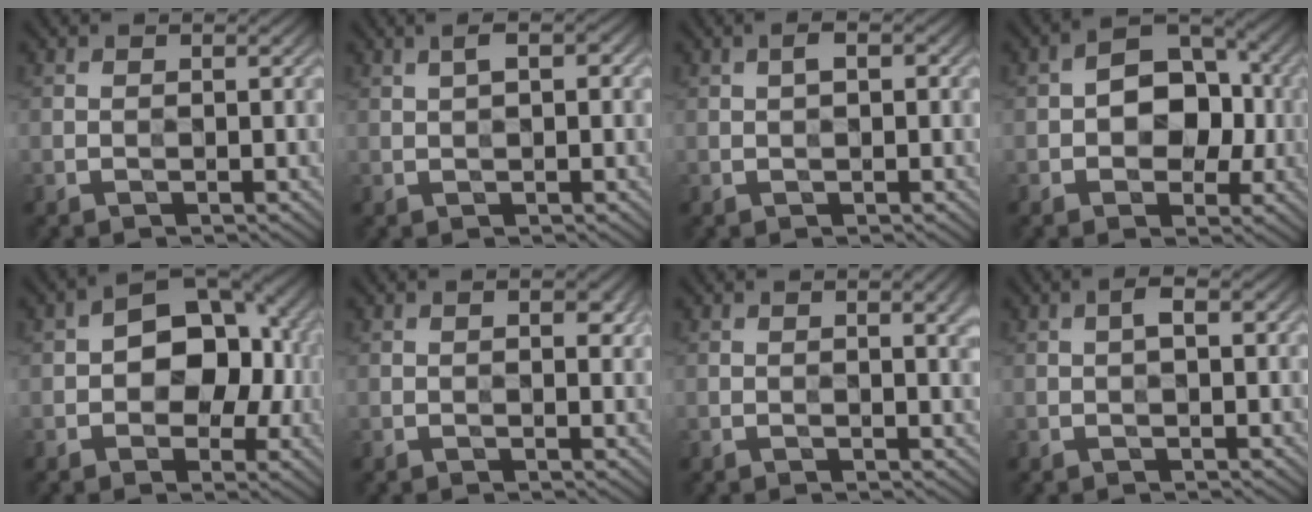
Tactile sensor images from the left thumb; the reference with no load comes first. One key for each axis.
{"total": 2.0, "fx": 0.7, "fy": 0.8, "fz": 1.7, "tx": -0.029, "ty": 0.004, "tz": 0.015}
{"total": 1.3, "fx": 0.4, "fy": 0.6, "fz": 1.0, "tx": -0.018, "ty": 0.004, "tz": 0.003}
{"total": 7.3, "fx": -0.4, "fy": 5.3, "fz": 5.1, "tx": -0.062, "ty": 0.008, "tz": -0.019}
{"total": 9.4, "fx": -0.1, "fy": 6.4, "fz": 6.9, "tx": -0.084, "ty": 0.007, "tz": -0.014}
{"total": 1.2, "fx": 0.4, "fy": 0.6, "fz": 0.9, "tx": -0.007, "ty": -0.004, "tz": 0.006}
{"total": 2.4, "fx": 0.8, "fy": 0.5, "fz": 2.2, "tx": -0.029, "ty": -0.001, "tz": 0.013}
{"total": 1.4, "fx": 0.3, "fy": 0.6, "fz": 1.2, "tx": -0.022, "ty": 0.003, "tz": 0.002}